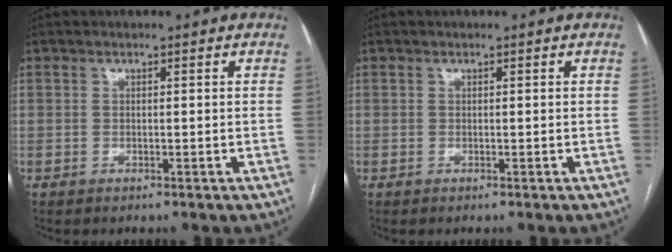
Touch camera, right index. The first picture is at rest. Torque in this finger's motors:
{"motor_torque": [0.00, 0.00, 0.00, 0.00]}